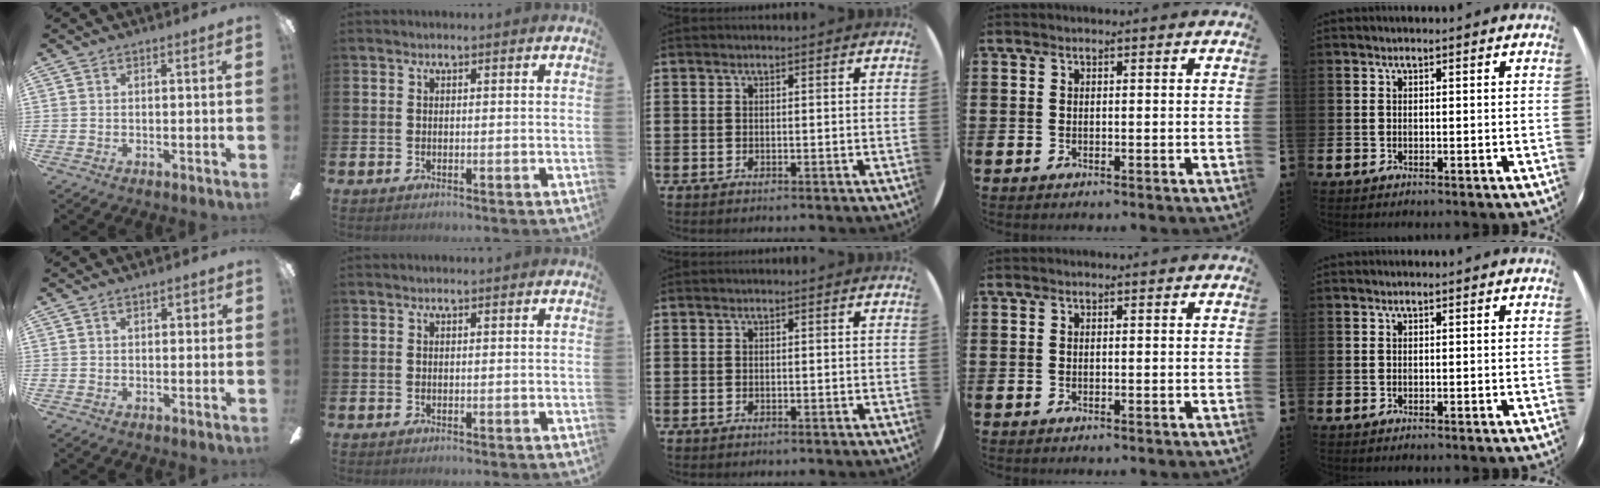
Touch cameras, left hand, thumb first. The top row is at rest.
{"thumb": {"total": 2.1, "force": [0.7, 1.2, 1.5], "torque": [-0.015, 0.002, 0.007]}}